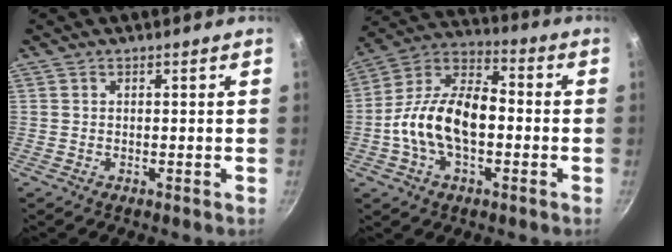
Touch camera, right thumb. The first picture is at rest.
{"total": 16.8, "force": [-2.6, 9.7, 13.4], "torque": [-0.221, 0.046, -0.065]}